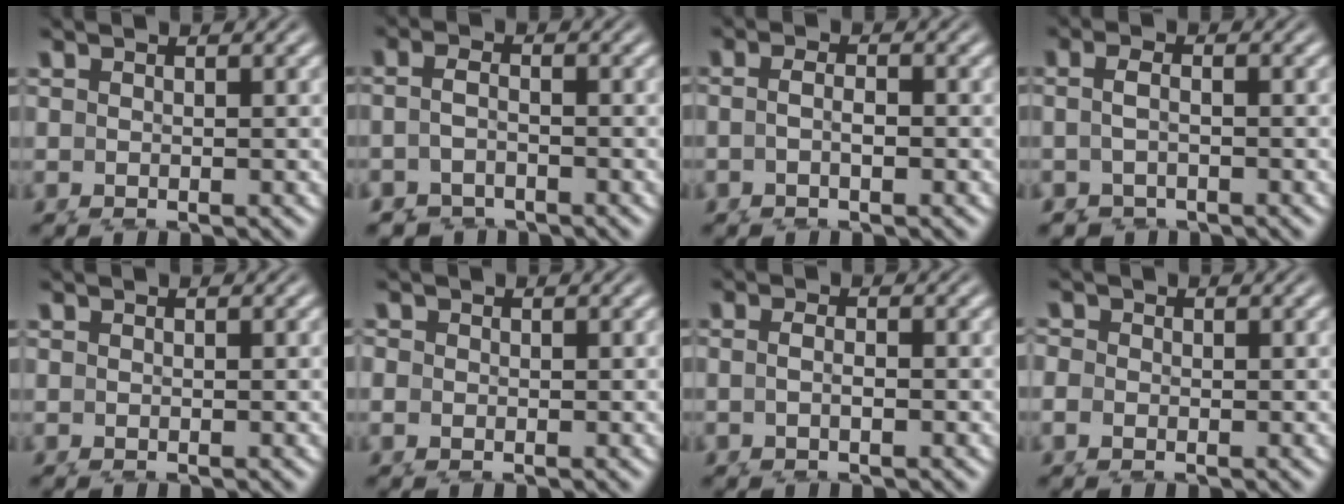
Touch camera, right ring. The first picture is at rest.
{"total": 2.7, "force": [-1.4, 2.2, 0.9], "torque": [-0.020, -0.006, -0.026]}
{"total": 2.8, "force": [-0.6, 1.4, 2.3], "torque": [-0.040, -0.008, -0.008]}
{"total": 2.0, "force": [-0.7, 1.4, 1.3], "torque": [-0.029, -0.002, -0.017]}
{"total": 0.0}
{"total": 1.2, "force": [0.2, 1.1, 0.2], "torque": [-0.002, 0.003, -0.002]}
{"total": 2.1, "force": [-0.4, 0.8, 1.9], "torque": [-0.034, -0.002, -0.007]}
{"total": 1.4, "force": [0.1, 1.4, 0.3], "torque": [-0.003, 0.001, -0.005]}